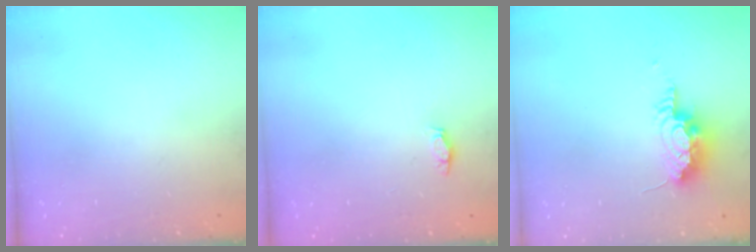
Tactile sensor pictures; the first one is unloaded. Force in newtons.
{"total": 2.9, "press": 2.7, "slide": 1.1}
{"total": 15.5, "press": 10.5, "slide": 11.3}